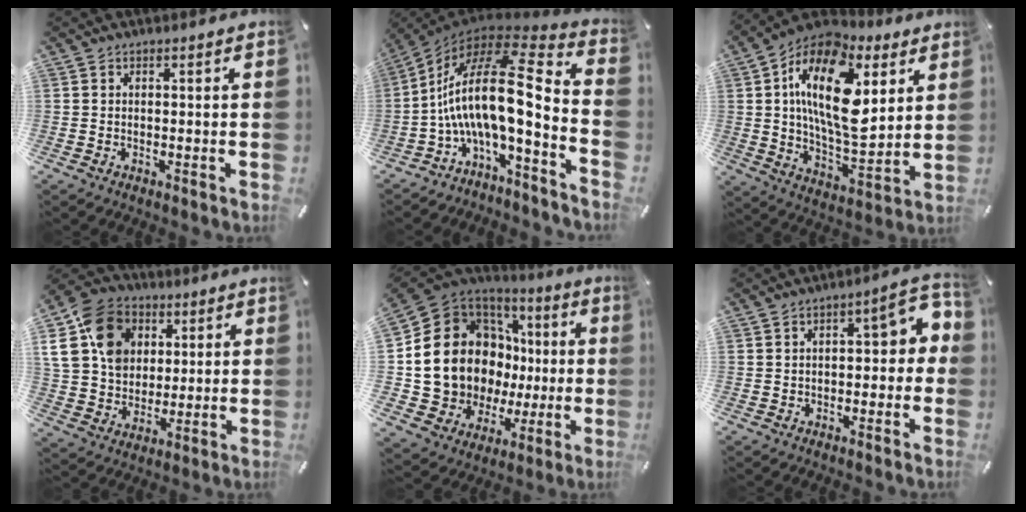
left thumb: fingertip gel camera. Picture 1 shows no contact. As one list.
[{"total": 18.9, "force": [0.1, 6.8, 17.6], "torque": [-0.342, -0.038, -0.008]}, {"total": 23.2, "force": [6.4, 12.4, 18.5], "torque": [-0.353, -0.022, 0.103]}, {"total": 16.5, "force": [4.5, 13.6, 8.2], "torque": [-0.183, -0.007, 0.085]}, {"total": 16.0, "force": [1.8, 14.2, 7.1], "torque": [-0.148, -0.046, 0.060]}, {"total": 7.9, "force": [0.9, 3.9, 6.8], "torque": [-0.088, -0.011, 0.008]}]